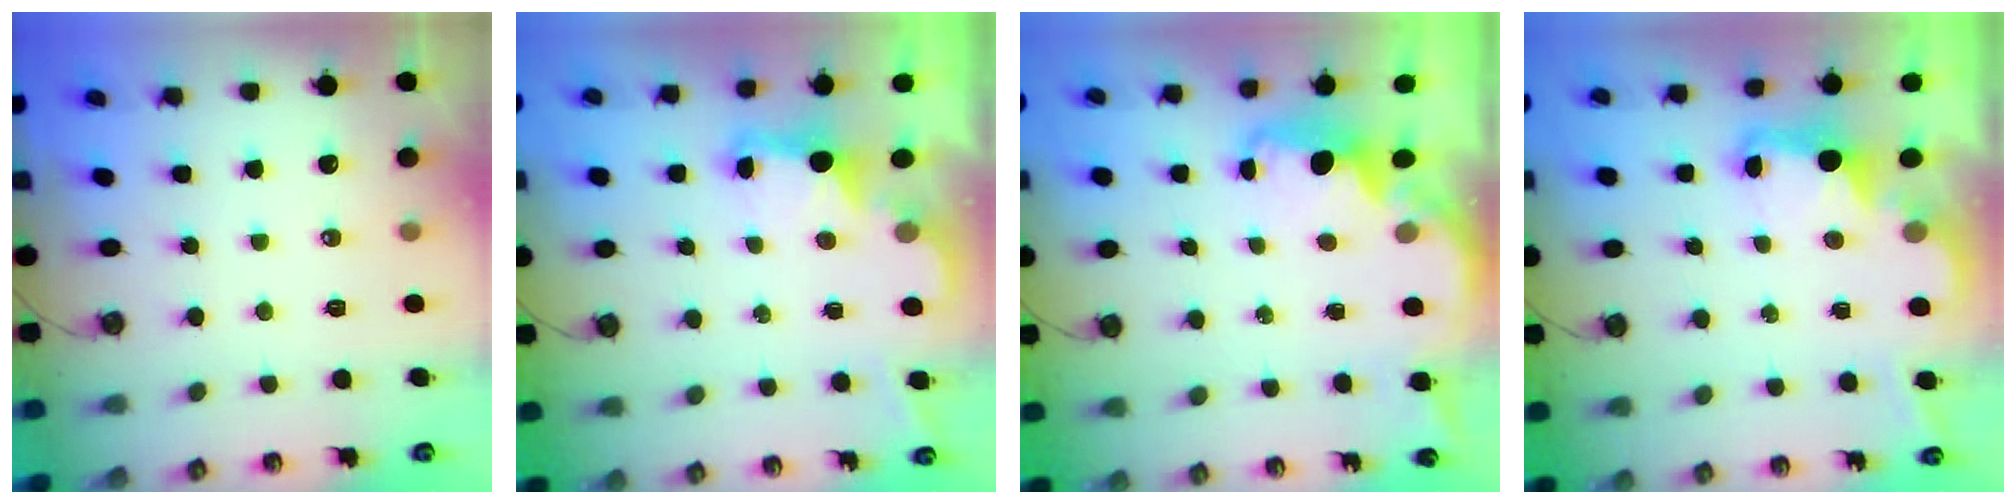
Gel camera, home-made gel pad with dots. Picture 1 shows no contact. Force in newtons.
{"total": 2.3, "press": 2.2, "slide": 0.7}
{"total": 2.1, "press": 1.9, "slide": 0.8}
{"total": 2.9, "press": 2.8, "slide": 0.6}